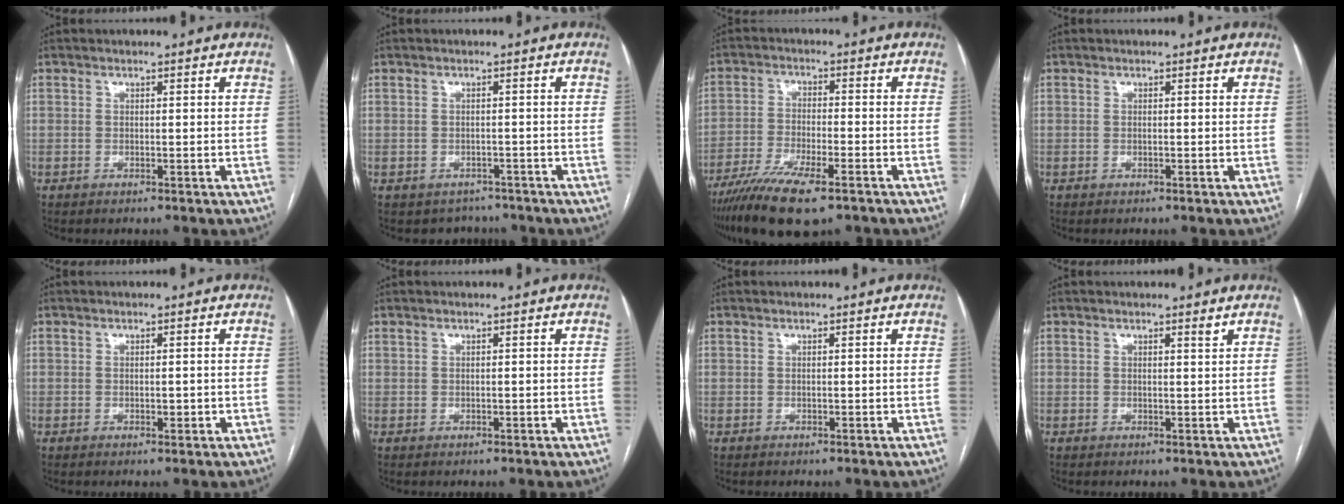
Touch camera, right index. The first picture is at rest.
{"total": 3.2, "force": [-2.6, 1.8, -0.3], "torque": [0.004, 0.011, -0.034]}
{"total": 12.3, "force": [-8.7, 2.3, 8.4], "torque": [-0.151, -0.029, -0.146]}
{"total": 0.0}
{"total": 1.1, "force": [-0.2, 0.6, 0.9], "torque": [-0.012, 0.000, -0.002]}
{"total": 0.0}
{"total": 0.0}
{"total": 0.7, "force": [0.6, -0.1, 0.4], "torque": [-0.014, -0.006, 0.010]}